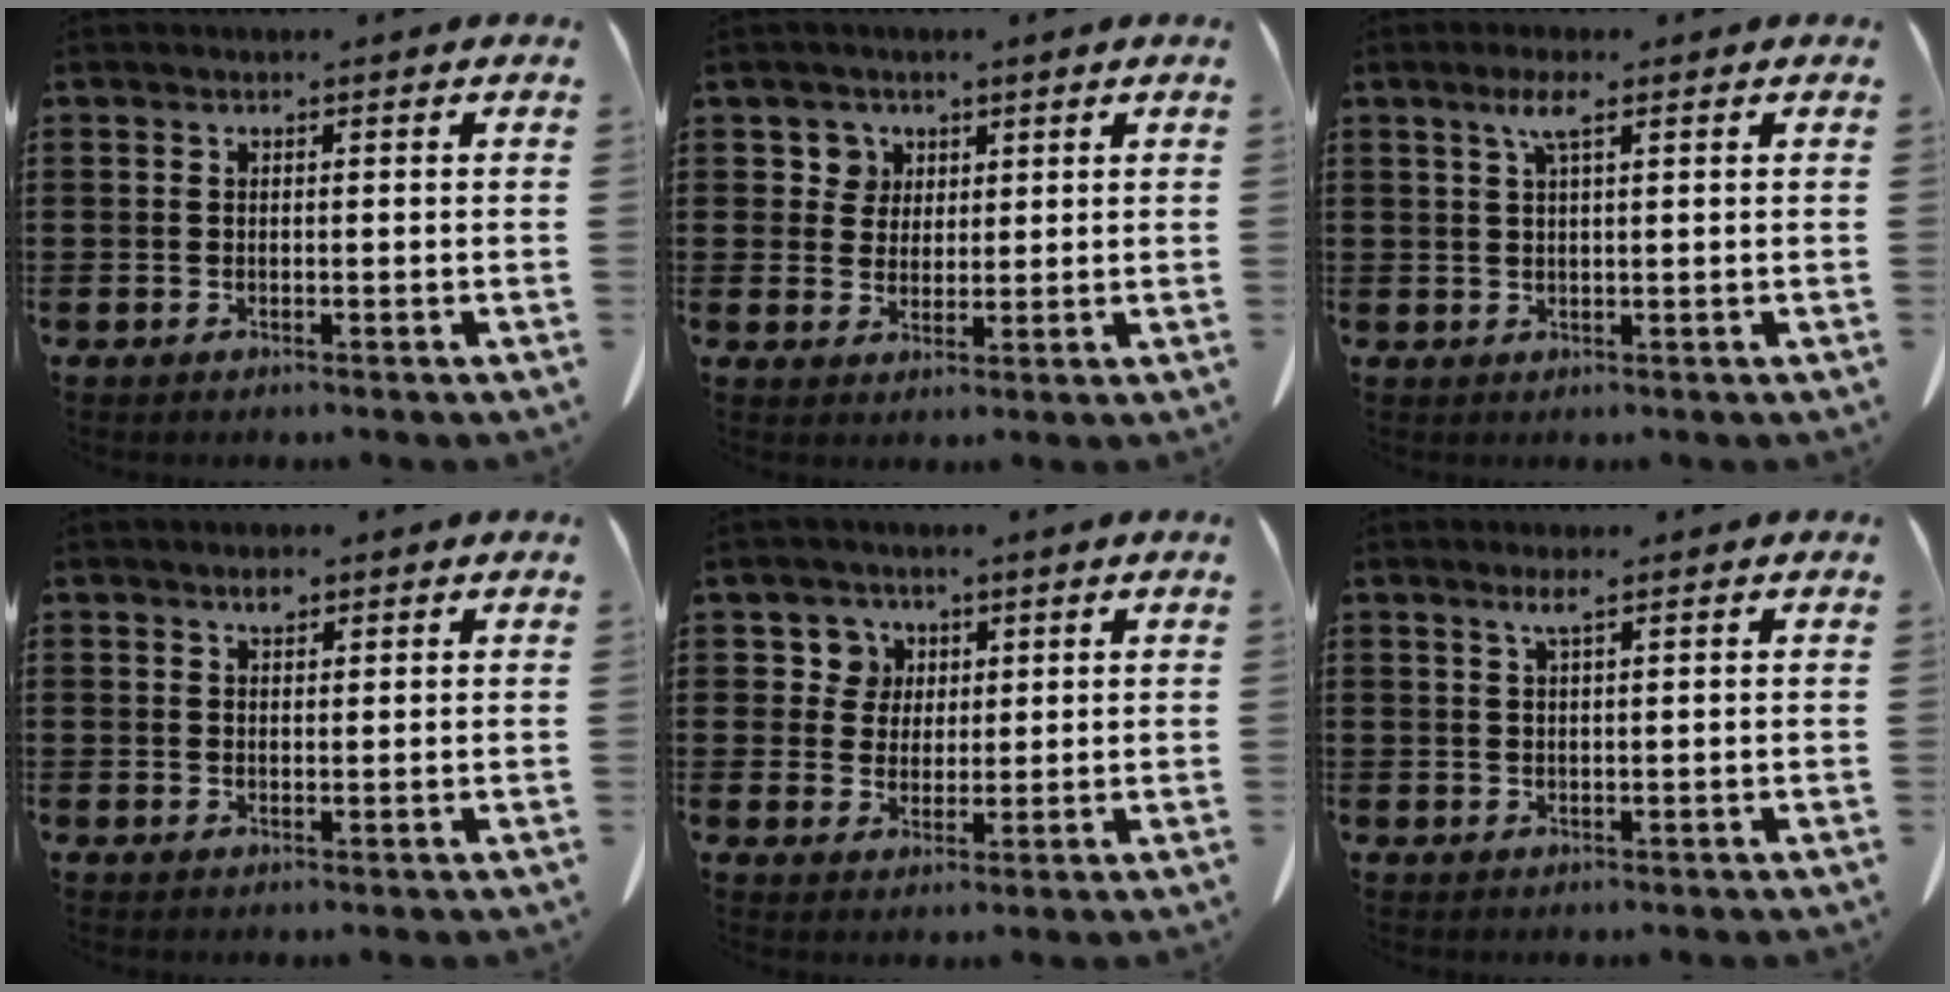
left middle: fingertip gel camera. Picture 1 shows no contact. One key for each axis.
{"total": 3.8, "fx": 2.1, "fy": 3.2, "fz": 0.4, "tx": -0.018, "ty": 0.007, "tz": 0.037}
{"total": 3.5, "fx": 1.8, "fy": 0.6, "fz": 3.0, "tx": -0.063, "ty": 0.006, "tz": 0.030}
{"total": 1.9, "fx": 1.4, "fy": 0.7, "fz": 1.0, "tx": -0.016, "ty": -0.002, "tz": 0.024}
{"total": 4.7, "fx": 2.3, "fy": 4.0, "fz": 0.7, "tx": -0.029, "ty": 0.010, "tz": 0.041}
{"total": 2.1, "fx": 1.3, "fy": 0.1, "fz": 1.6, "tx": -0.035, "ty": 0.000, "tz": 0.024}